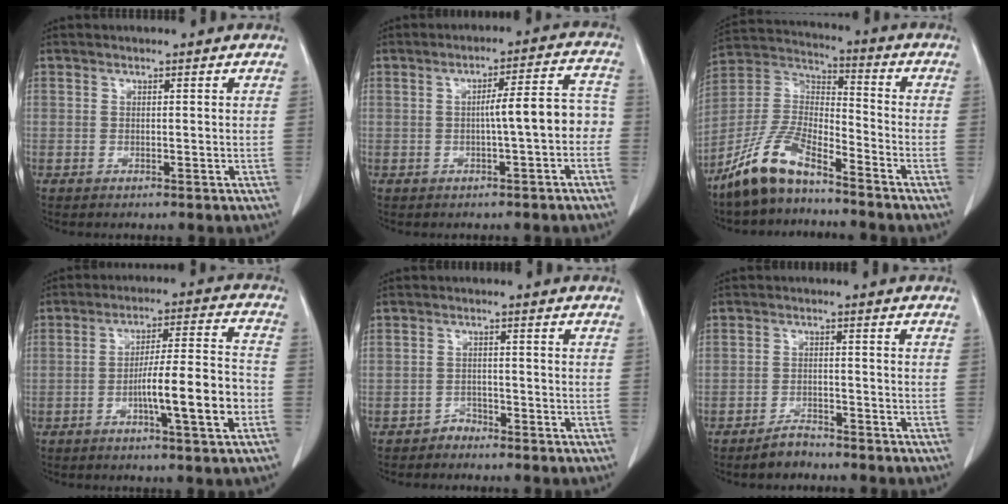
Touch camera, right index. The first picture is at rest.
{"total": 6.5, "force": [-1.2, 1.0, 6.3], "torque": [-0.084, 0.033, -0.016]}
{"total": 11.8, "force": [-9.1, 3.2, 6.8], "torque": [-0.155, 0.011, -0.179]}
{"total": 11.9, "force": [-3.9, 0.5, 11.3], "torque": [-0.179, 0.007, -0.061]}
{"total": 1.8, "force": [-1.6, 0.8, -0.1], "torque": [0.002, 0.004, -0.027]}
{"total": 2.9, "force": [-2.6, 0.9, 0.7], "torque": [-0.015, 0.000, -0.044]}